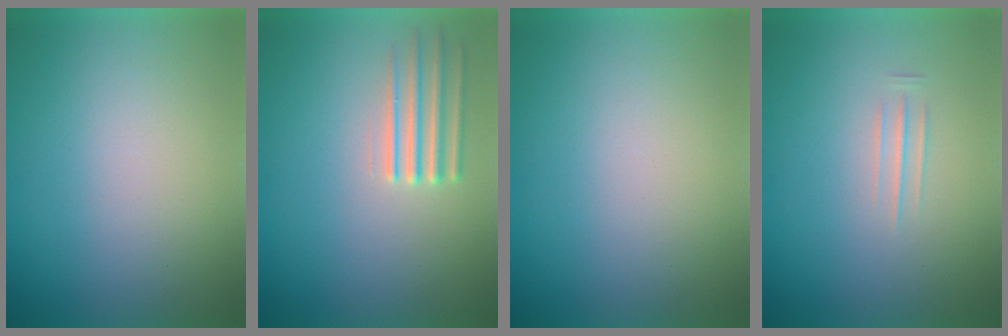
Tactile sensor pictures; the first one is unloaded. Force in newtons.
{"total": 2.2}
{"total": 0.0}
{"total": 1.6}